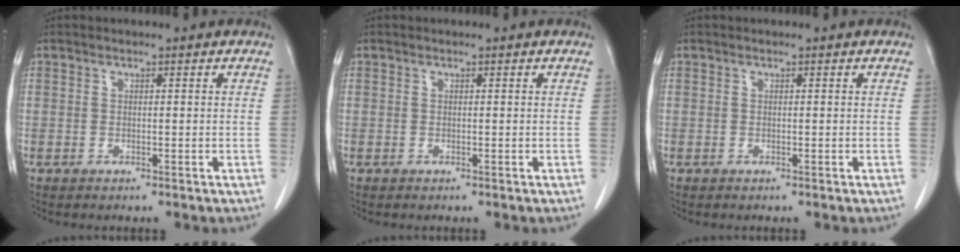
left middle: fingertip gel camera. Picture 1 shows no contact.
{"total": 0.0}
{"total": 0.0}